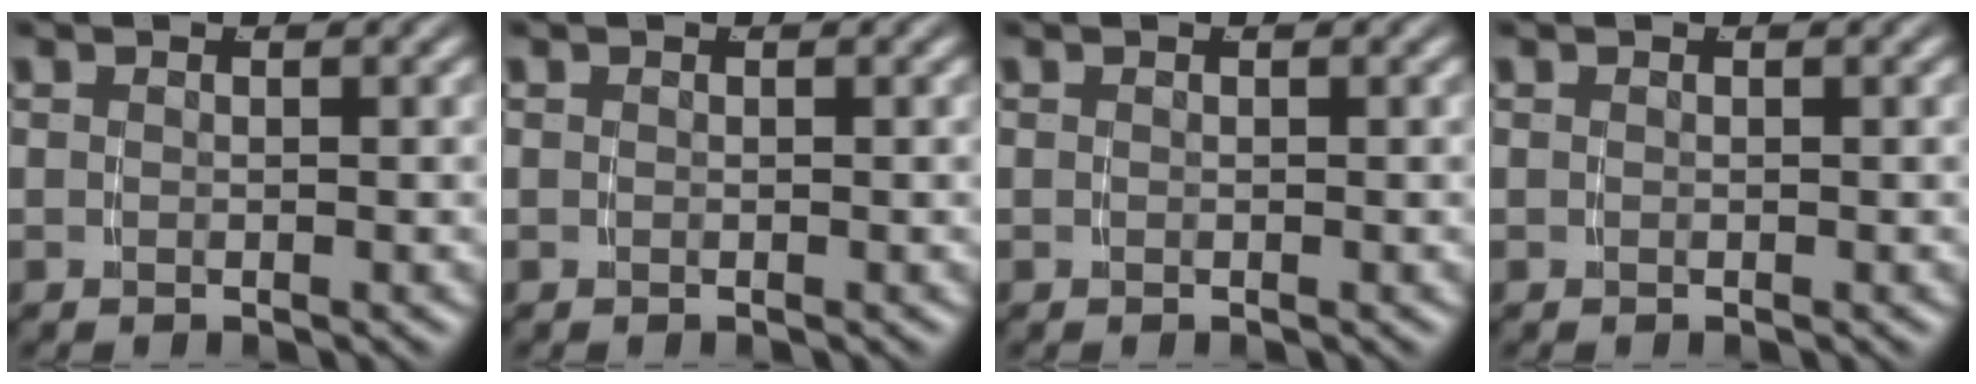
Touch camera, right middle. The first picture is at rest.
{"total": 0.0}
{"total": 0.0}
{"total": 0.0}